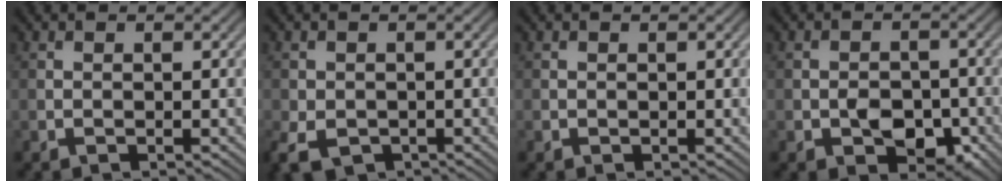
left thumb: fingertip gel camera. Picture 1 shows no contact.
{"total": 4.2, "force": [-1.8, 3.0, 2.3], "torque": [-0.059, -0.013, -0.036]}
{"total": 0.0}
{"total": 4.7, "force": [-1.7, 3.2, 3.0], "torque": [-0.044, -0.008, -0.026]}